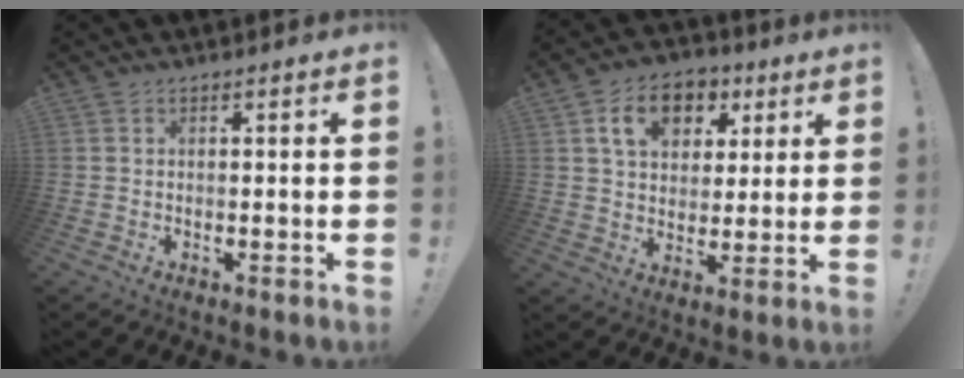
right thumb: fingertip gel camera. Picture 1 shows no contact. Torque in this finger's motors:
{"motor_torque": [1.17, 2.82, 0.70, -0.37, 0.23]}